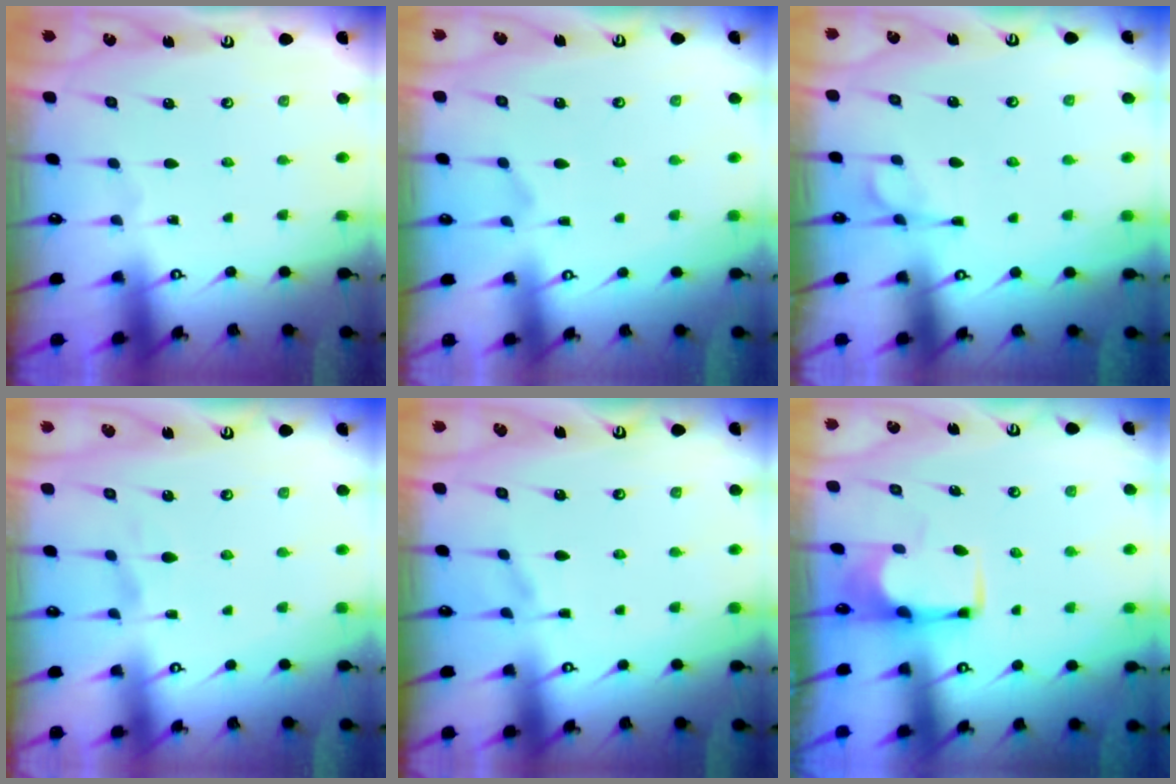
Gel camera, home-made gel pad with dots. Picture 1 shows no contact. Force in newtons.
{"total": 3.6, "press": 3.4, "slide": 1.1}
{"total": 5.6, "press": 5.4, "slide": 1.4}
{"total": 1.7, "press": 1.2, "slide": 1.2}
{"total": 3.9, "press": 3.9, "slide": 0.6}
{"total": 1.8, "press": 1.7, "slide": 0.7}